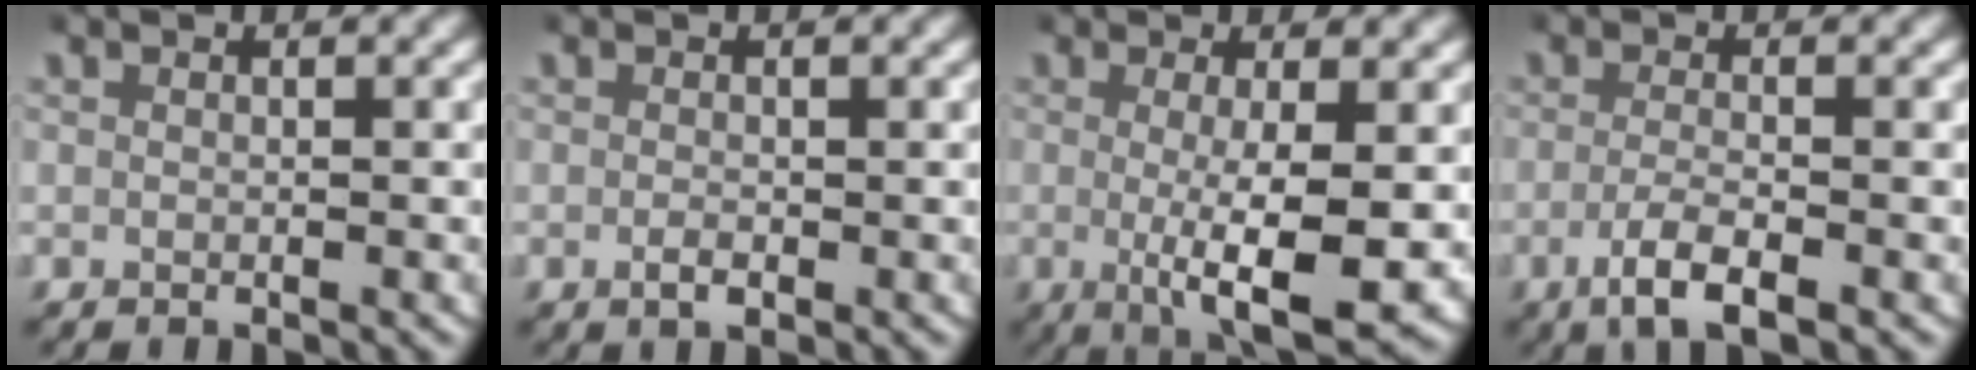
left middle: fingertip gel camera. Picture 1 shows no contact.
{"total": 0.8, "force": [-0.2, 0.4, 0.7], "torque": [-0.014, -0.006, -0.001]}
{"total": 6.6, "force": [-1.7, 1.9, 6.1], "torque": [-0.100, -0.028, -0.010]}
{"total": 3.5, "force": [-1.8, 0.9, 2.8], "torque": [-0.057, -0.017, -0.022]}